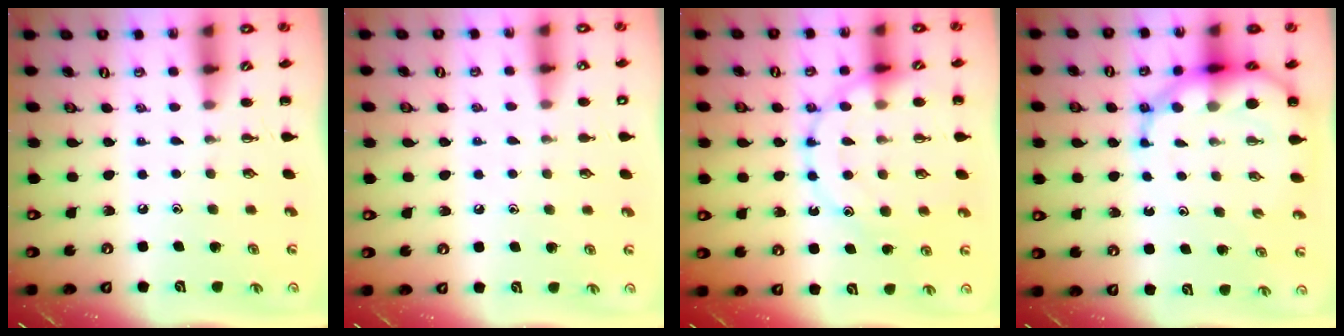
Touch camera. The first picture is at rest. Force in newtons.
{"total": 5.8, "press": 5.6, "slide": 1.7}
{"total": 17.0, "press": 16.8, "slide": 2.6}
{"total": 10.7, "press": 10.3, "slide": 3.0}